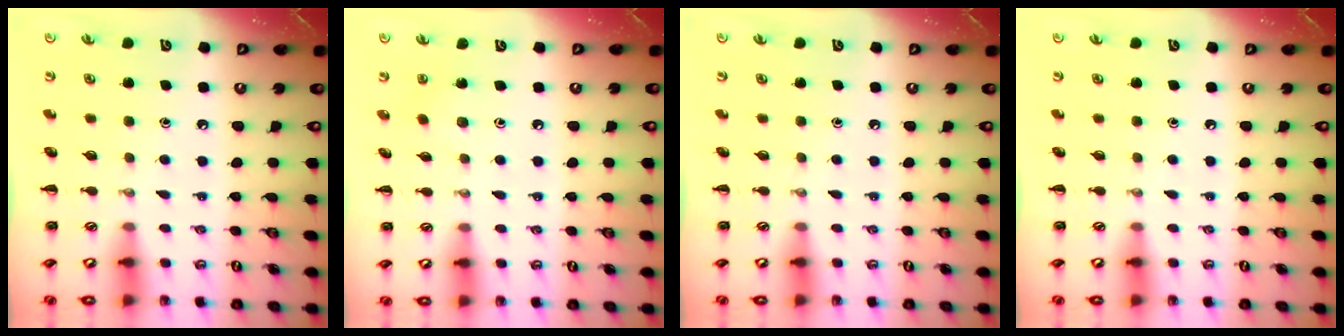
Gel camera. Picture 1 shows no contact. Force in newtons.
{"total": 2.2, "press": 2.0, "slide": 0.8}
{"total": 0.0}
{"total": 0.0}